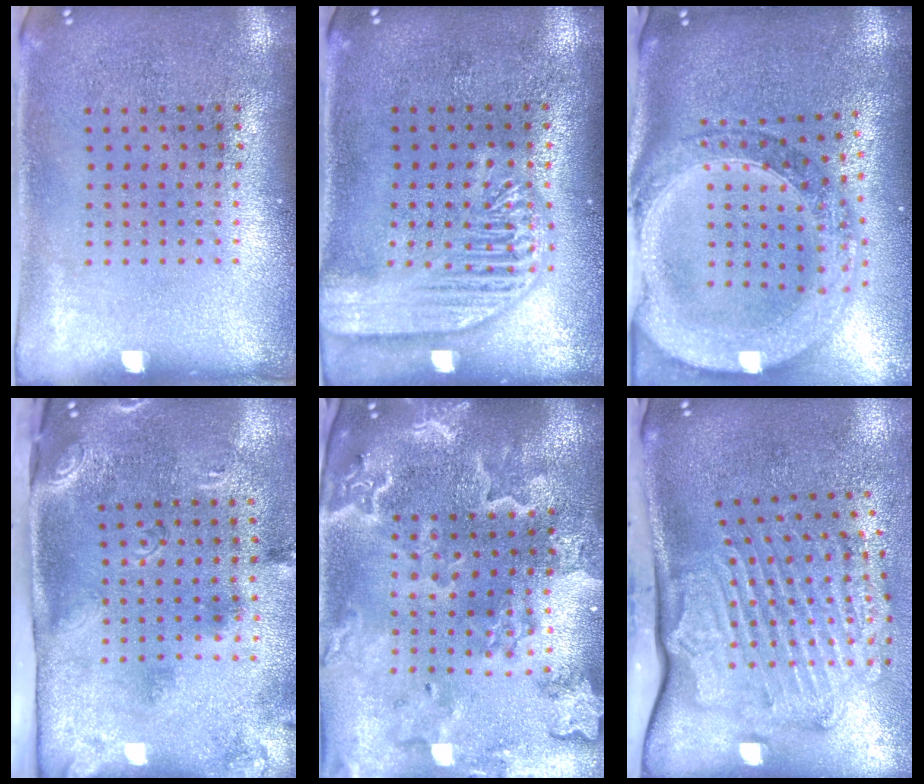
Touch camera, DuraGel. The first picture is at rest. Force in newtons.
{"total": 3.7, "press": 3.7, "slide": 0.4}
{"total": 2.6, "press": 2.3, "slide": 1.3}
{"total": 2.9, "press": 1.8, "slide": 2.2}
{"total": 4.0, "press": 3.4, "slide": 2.2}
{"total": 2.6, "press": 2.2, "slide": 1.4}